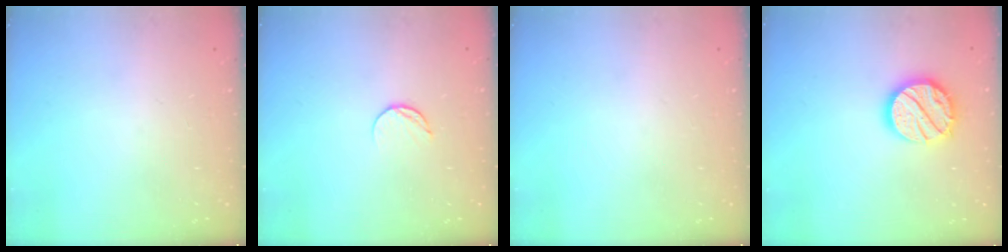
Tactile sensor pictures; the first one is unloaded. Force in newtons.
{"total": 6.3, "press": 6.3, "slide": 0.7}
{"total": 0.0}
{"total": 14.8, "press": 14.7, "slide": 1.3}